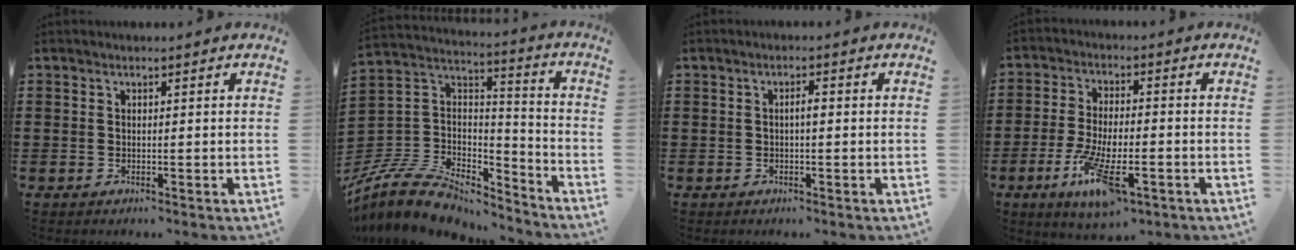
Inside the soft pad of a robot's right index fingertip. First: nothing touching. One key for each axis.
{"total": 9.6, "fx": -7.5, "fy": 4.4, "fz": 4.0, "tx": -0.104, "ty": 0.011, "tz": -0.149}
{"total": 1.5, "fx": -0.2, "fy": 0.3, "fz": 1.4, "tx": -0.028, "ty": 0.003, "tz": -0.004}
{"total": 10.3, "fx": -4.7, "fy": 3.3, "fz": 8.5, "tx": -0.177, "ty": -0.008, "tz": -0.082}